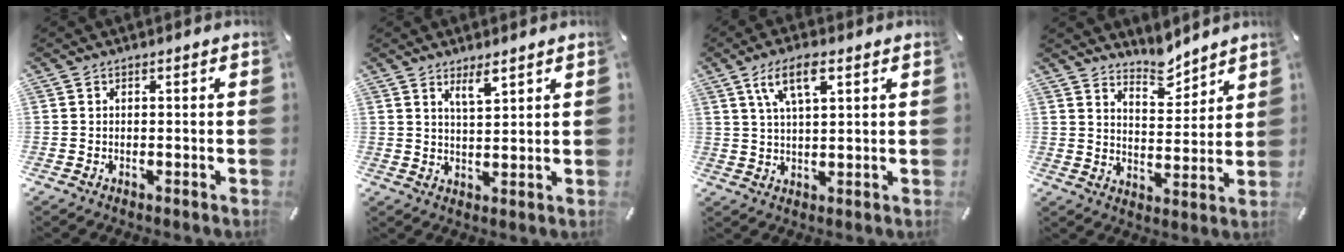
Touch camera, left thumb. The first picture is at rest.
{"total": 4.2, "force": [3.5, 1.0, 2.2], "torque": [-0.042, -0.016, 0.061]}
{"total": 8.3, "force": [4.2, 3.1, 6.4], "torque": [-0.128, 0.005, 0.073]}
{"total": 7.3, "force": [6.7, 2.8, 0.5], "torque": [-0.006, -0.055, 0.126]}